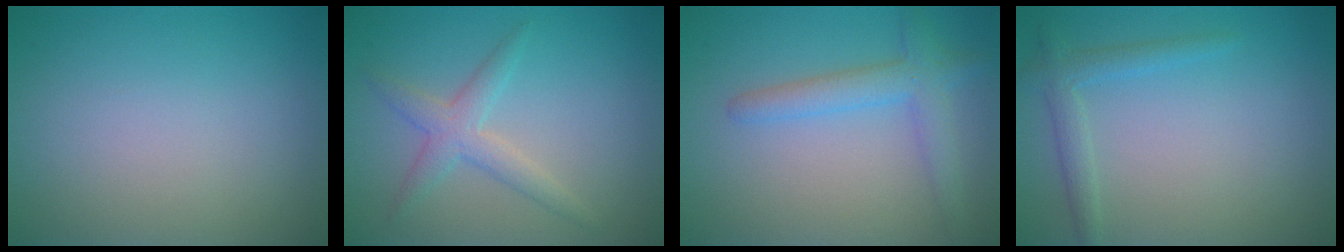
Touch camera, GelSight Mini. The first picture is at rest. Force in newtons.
{"total": 1.7, "press": 1.7, "slide": 0.2}
{"total": 3.2, "press": 3.2, "slide": 0.1}
{"total": 1.2, "press": 1.2, "slide": 0.1}